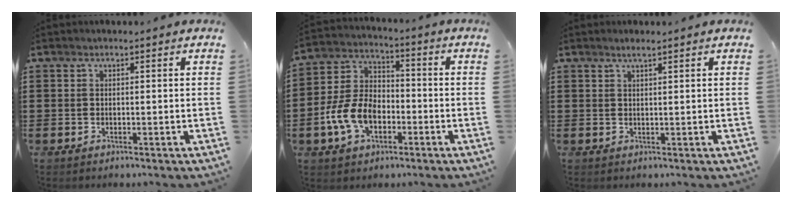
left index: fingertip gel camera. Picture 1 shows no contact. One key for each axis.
{"total": 9.3, "fx": -3.5, "fy": 5.8, "fz": 6.3, "tx": -0.157, "ty": 0.007, "tz": -0.071}
{"total": 1.2, "fx": 0.9, "fy": 0.0, "fz": 0.8, "tx": -0.017, "ty": 0.001, "tz": 0.017}